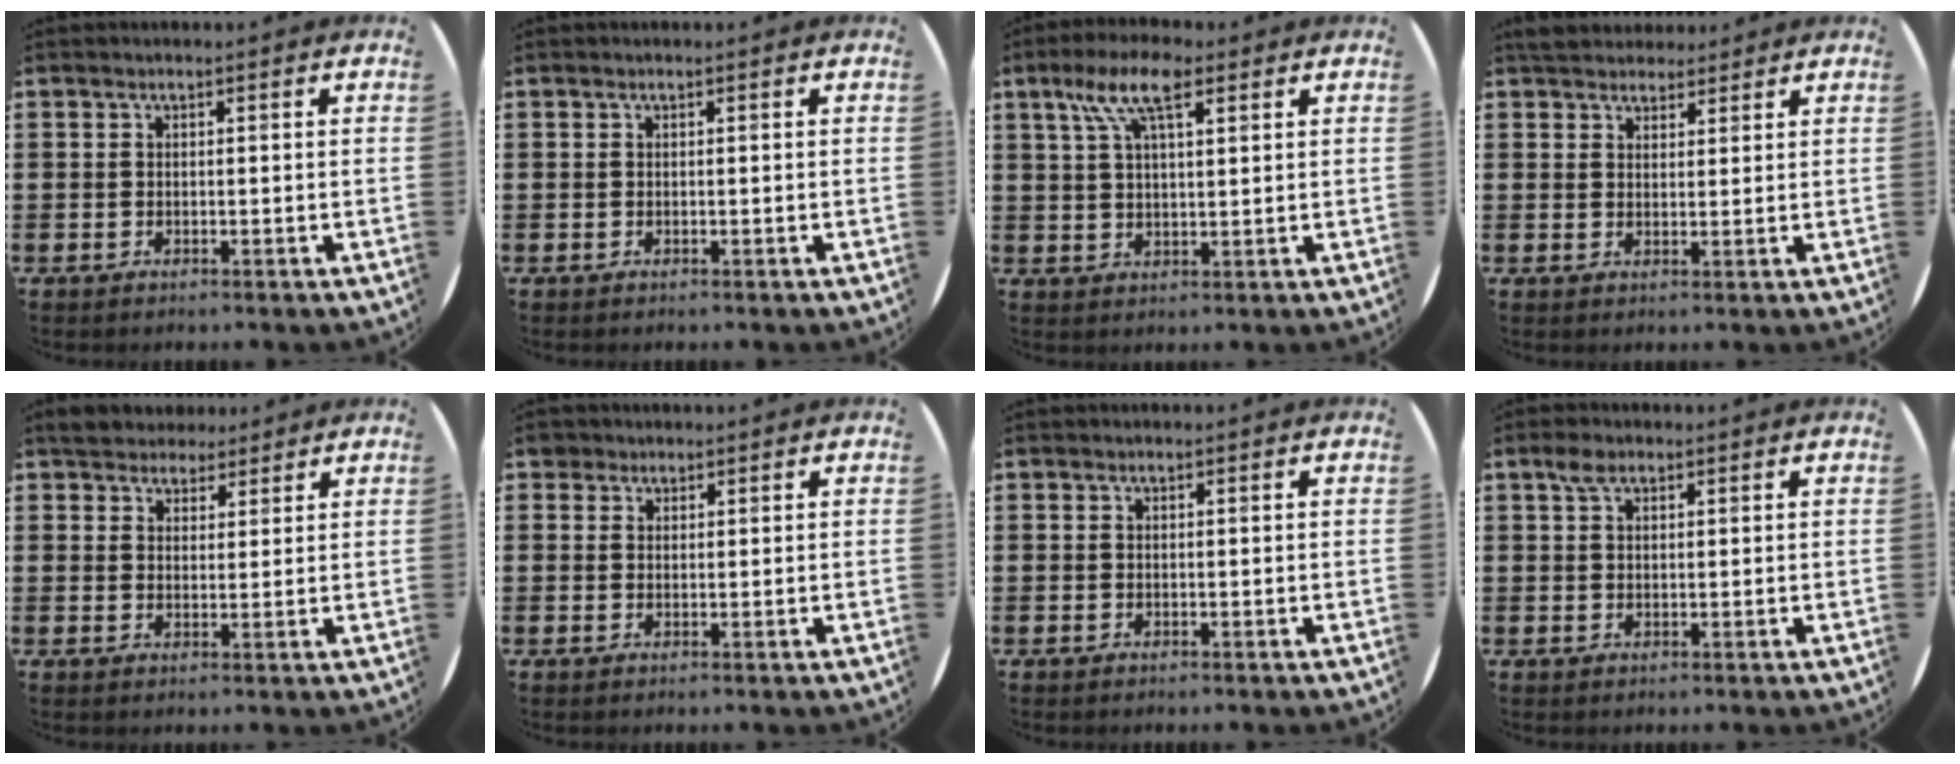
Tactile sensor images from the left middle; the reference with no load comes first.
{"total": 0.0}
{"total": 7.6, "force": [4.3, 2.8, 5.6], "torque": [-0.115, 0.011, 0.073]}
{"total": 3.7, "force": [3.5, 1.2, 0.3], "torque": [-0.007, -0.007, 0.066]}
{"total": 4.0, "force": [3.6, 1.6, 0.4], "torque": [-0.012, -0.005, 0.068]}
{"total": 1.7, "force": [1.4, 0.9, 0.2], "torque": [0.000, 0.001, 0.027]}
{"total": 0.0}
{"total": 2.1, "force": [1.4, 1.1, 1.1], "torque": [-0.017, 0.002, 0.025]}